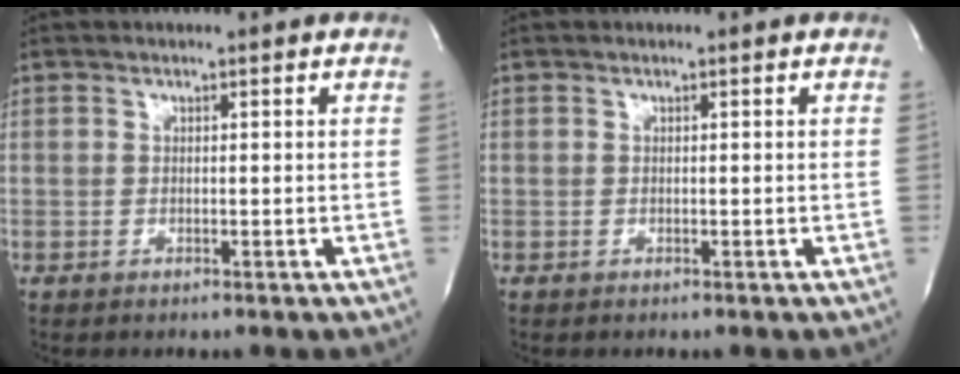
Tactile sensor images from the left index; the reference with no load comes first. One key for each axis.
{"total": 0.0}